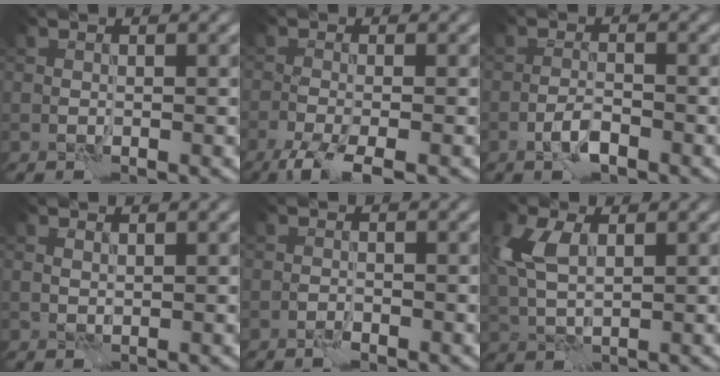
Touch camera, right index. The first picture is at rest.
{"total": 4.1, "force": [-2.9, 0.8, 2.8], "torque": [-0.047, -0.007, -0.062]}
{"total": 1.9, "force": [-1.2, 0.5, 1.4], "torque": [-0.030, 0.002, -0.026]}
{"total": 0.7, "force": [0.7, 0.0, 0.0], "torque": [-0.002, -0.001, 0.013]}
{"total": 0.6, "force": [-0.5, 0.2, 0.3], "torque": [-0.007, 0.000, -0.012]}
{"total": 4.2, "force": [1.5, 2.2, 3.3], "torque": [-0.084, 0.007, 0.030]}